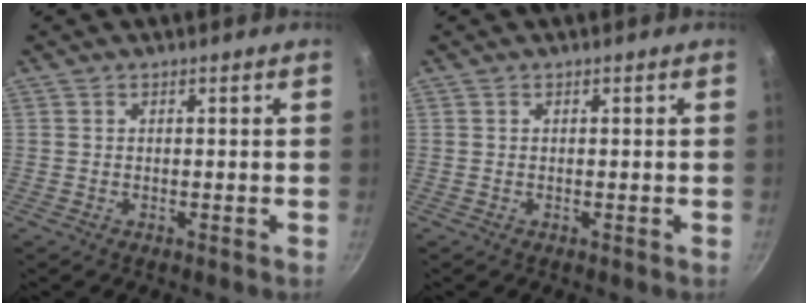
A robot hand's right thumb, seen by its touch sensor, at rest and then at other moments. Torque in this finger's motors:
{"motor_torque": [-0.35, 0.08, 0.00, 0.00, 0.00]}